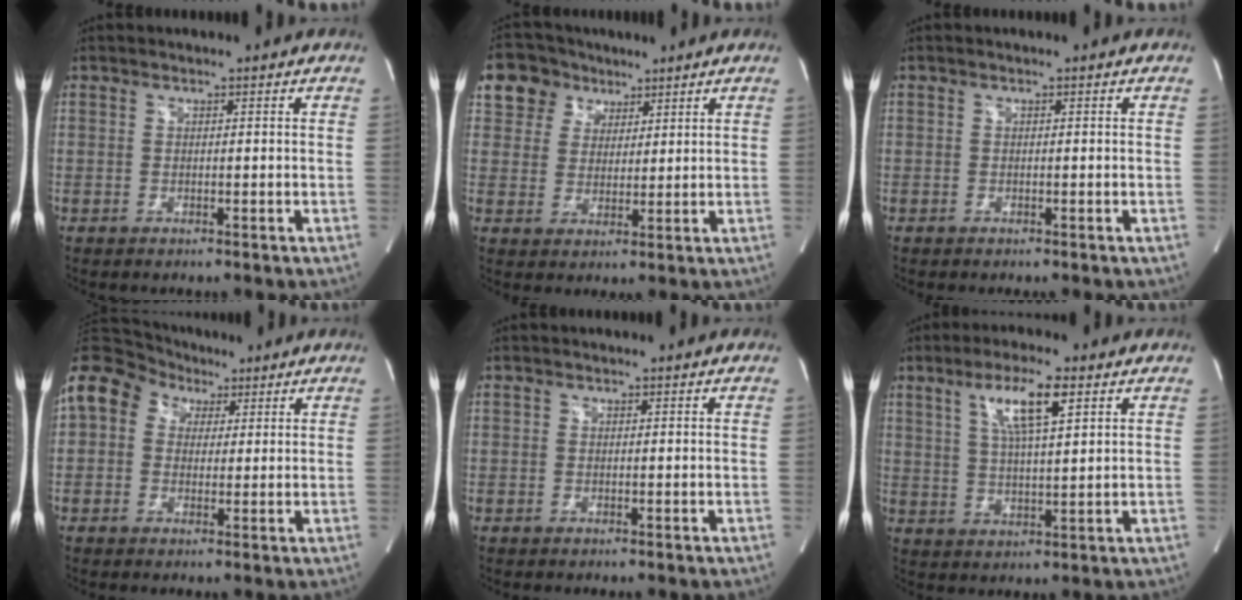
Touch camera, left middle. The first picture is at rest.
{"total": 7.6, "force": [4.3, 6.1, 1.1], "torque": [-0.020, 0.018, 0.081]}
{"total": 0.0}
{"total": 10.5, "force": [4.0, 8.5, 4.8], "torque": [-0.104, 0.053, 0.068]}
{"total": 0.0}
{"total": 8.3, "force": [3.9, 1.0, 7.2], "torque": [-0.138, 0.002, 0.070]}